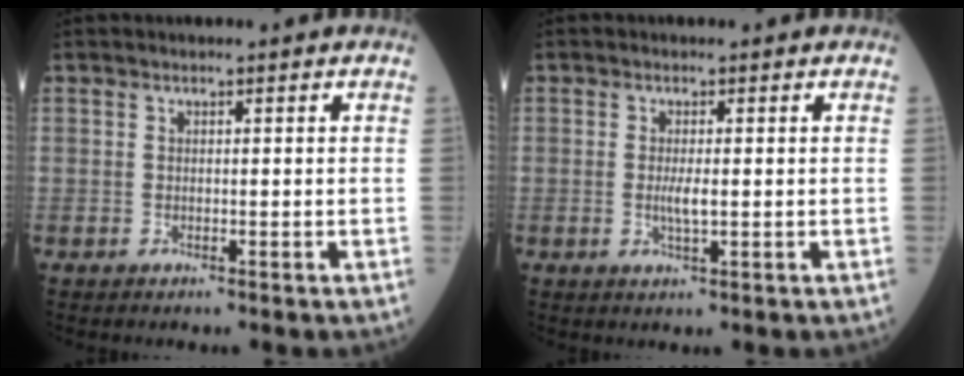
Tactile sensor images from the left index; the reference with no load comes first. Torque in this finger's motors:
{"motor_torque": [0.60, 0.04, 0.09, 0.02]}